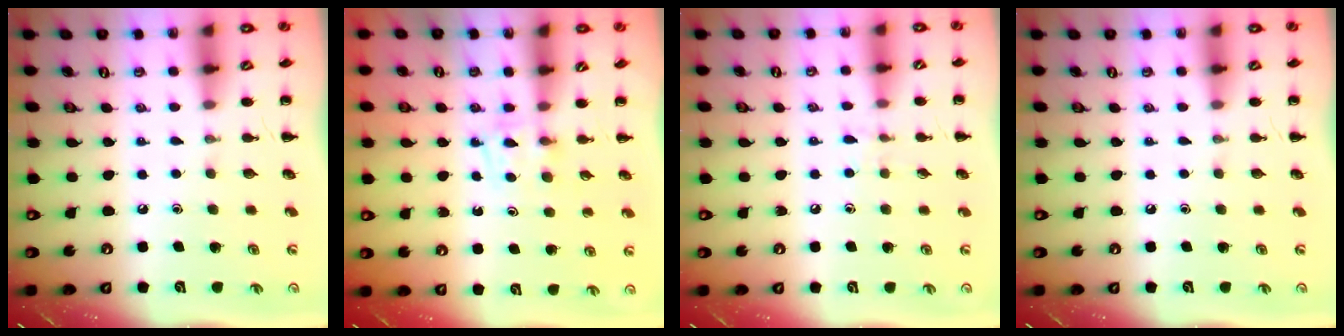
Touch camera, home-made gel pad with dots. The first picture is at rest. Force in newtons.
{"total": 5.1, "press": 4.9, "slide": 1.4}
{"total": 5.8, "press": 5.5, "slide": 1.9}
{"total": 0.0}